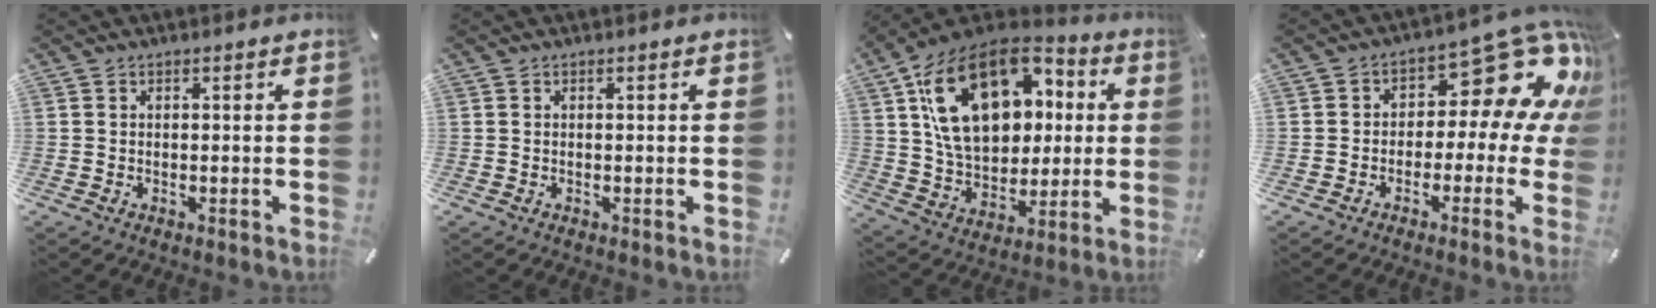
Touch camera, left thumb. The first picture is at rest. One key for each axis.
{"total": 0.0}
{"total": 22.9, "fx": 7.6, "fy": 16.2, "fz": 14.3, "tx": -0.259, "ty": -0.028, "tz": 0.140}
{"total": 15.9, "fx": 7.3, "fy": 8.4, "fz": 11.4, "tx": -0.151, "ty": -0.051, "tz": 0.117}